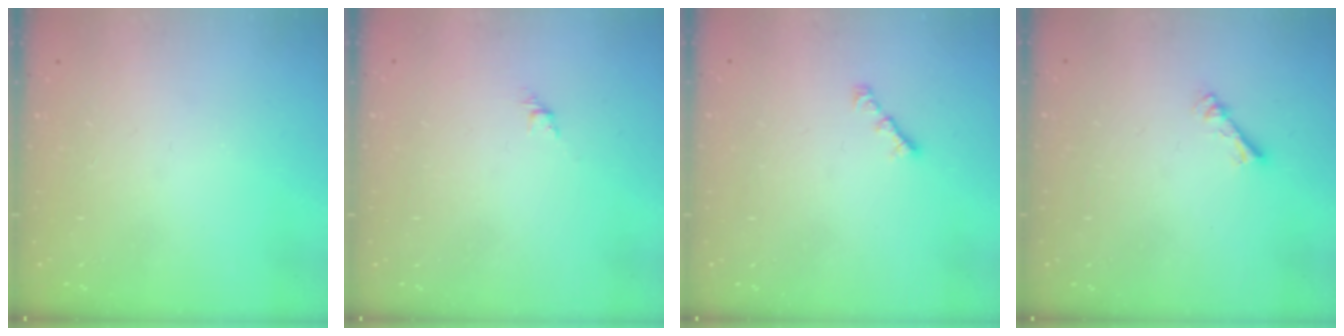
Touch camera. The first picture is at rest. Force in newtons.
{"total": 3.0, "press": 2.9, "slide": 0.7}
{"total": 1.9, "press": 1.8, "slide": 0.6}
{"total": 2.3, "press": 2.2, "slide": 0.4}